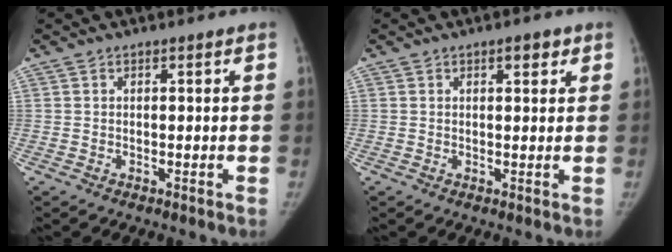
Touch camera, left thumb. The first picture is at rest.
{"total": 2.3, "force": [1.3, 1.0, 1.7], "torque": [-0.014, -0.004, 0.016]}